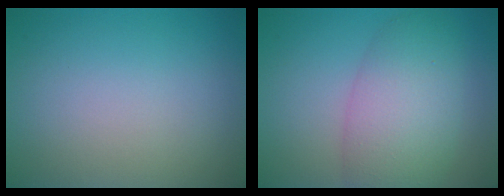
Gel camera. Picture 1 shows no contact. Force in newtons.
{"total": 6.7, "press": 6.7, "slide": 0.2}